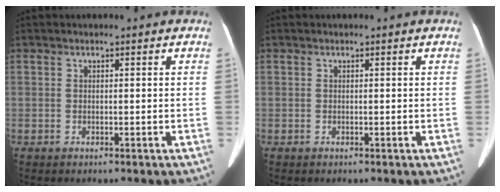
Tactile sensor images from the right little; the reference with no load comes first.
{"total": 0.0}